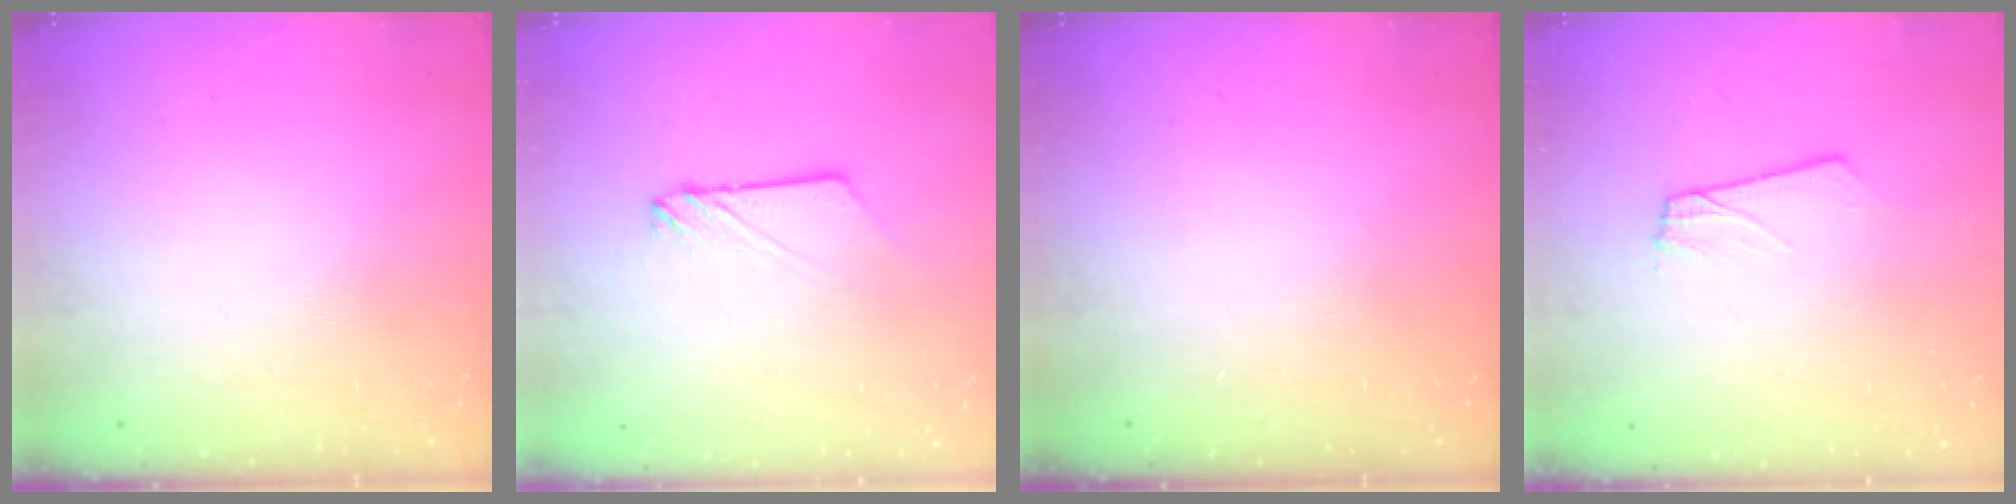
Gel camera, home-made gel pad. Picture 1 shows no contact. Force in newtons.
{"total": 3.0, "press": 3.0, "slide": 0.2}
{"total": 0.0}
{"total": 1.8, "press": 1.8, "slide": 0.1}